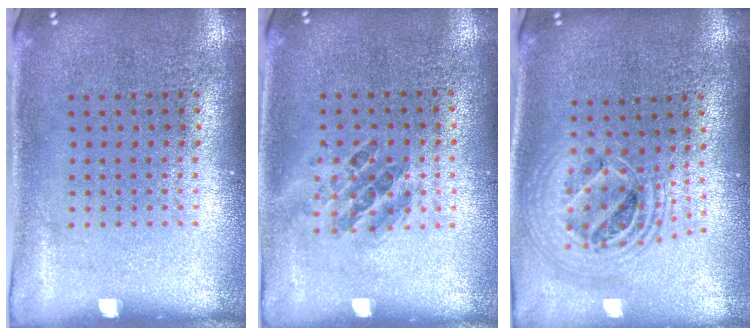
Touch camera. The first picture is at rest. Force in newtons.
{"total": 1.0, "press": 0.8, "slide": 0.5}
{"total": 2.1, "press": 1.6, "slide": 1.4}